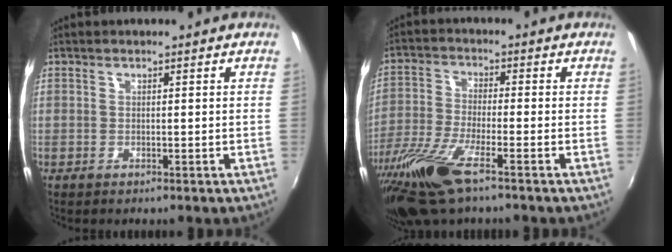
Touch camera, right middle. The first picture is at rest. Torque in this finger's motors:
{"motor_torque": [1.23, -0.91, 0.65, 0.21]}